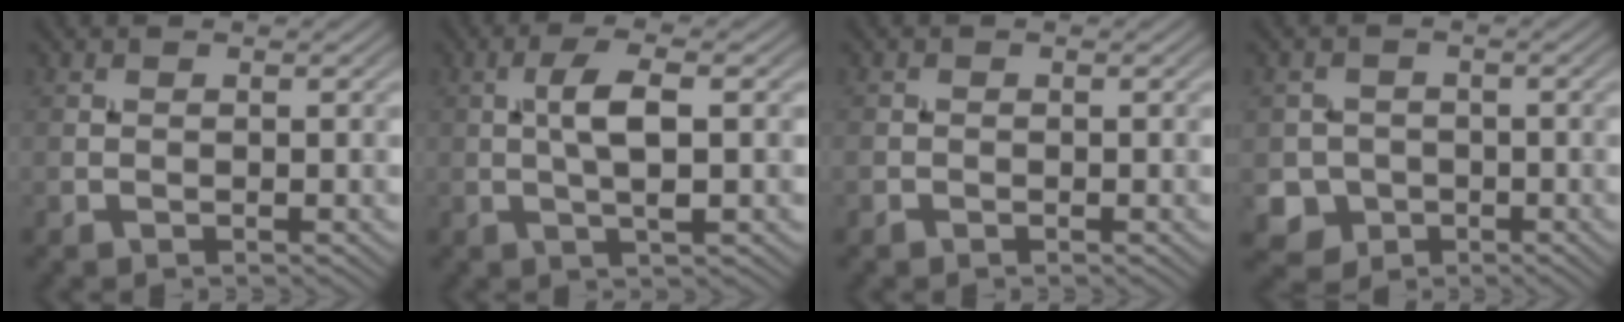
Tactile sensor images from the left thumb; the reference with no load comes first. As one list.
[{"total": 4.7, "force": [0.3, 1.2, 4.5], "torque": [-0.092, 0.008, 0.004]}, {"total": 0.6, "force": [-0.4, 0.4, 0.1], "torque": [-0.001, -0.003, -0.008]}, {"total": 4.3, "force": [-1.3, 4.0, 0.8], "torque": [-0.015, -0.008, -0.042]}]